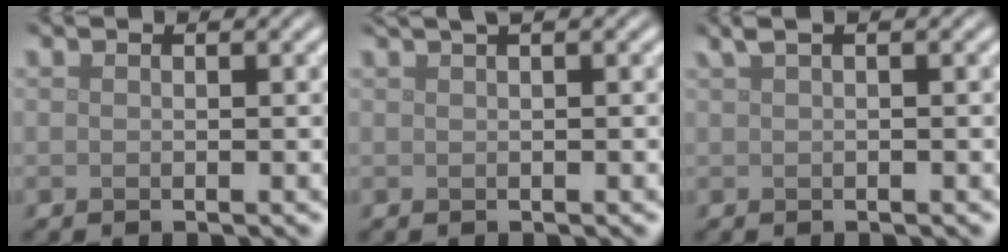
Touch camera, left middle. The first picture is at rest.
{"total": 2.1, "force": [1.2, 0.6, 1.6], "torque": [-0.021, 0.006, 0.014]}
{"total": 2.0, "force": [0.9, 0.6, 1.6], "torque": [-0.026, 0.008, 0.014]}